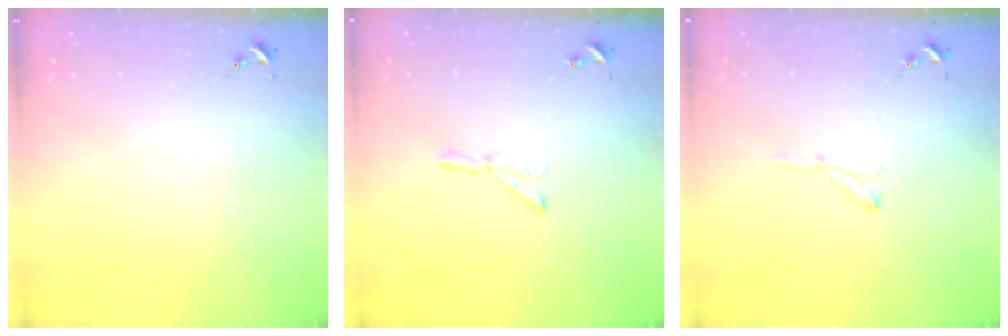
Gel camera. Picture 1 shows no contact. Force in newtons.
{"total": 3.9, "press": 3.9, "slide": 0.4}
{"total": 4.9, "press": 4.9, "slide": 0.5}